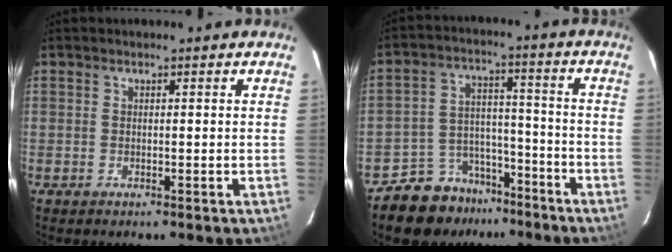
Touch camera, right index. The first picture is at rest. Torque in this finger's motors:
{"motor_torque": [-0.84, -0.60, -0.71, -0.21]}